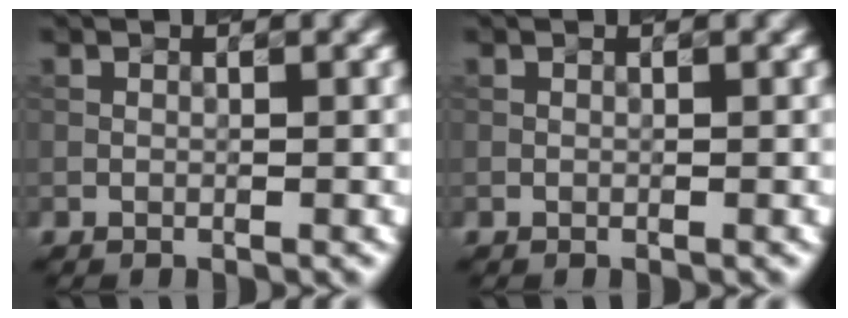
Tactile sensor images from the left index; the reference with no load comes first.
{"total": 0.0}